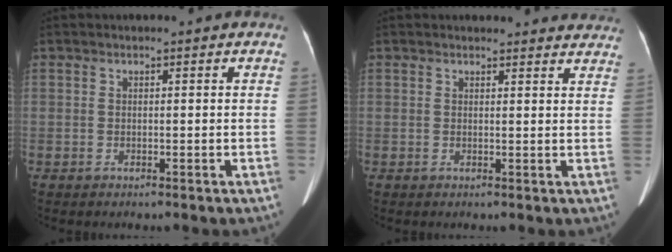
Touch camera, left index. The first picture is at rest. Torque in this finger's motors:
{"motor_torque": [0.24, -1.90, 0.01, 0.00]}